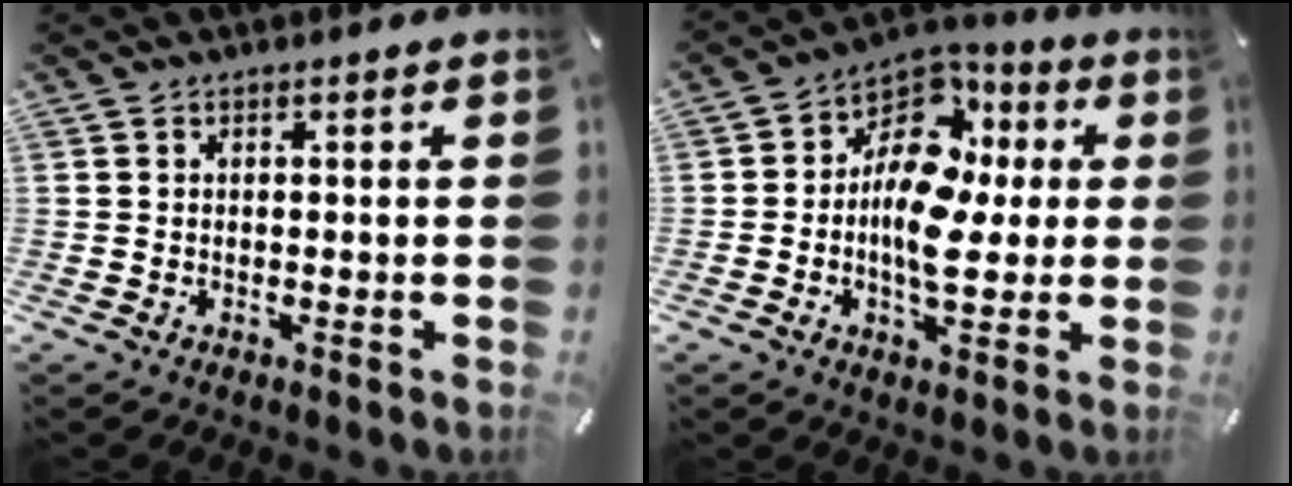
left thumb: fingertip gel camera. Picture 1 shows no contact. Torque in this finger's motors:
{"motor_torque": [1.79, 2.79, 1.50, -0.28, 0.39]}